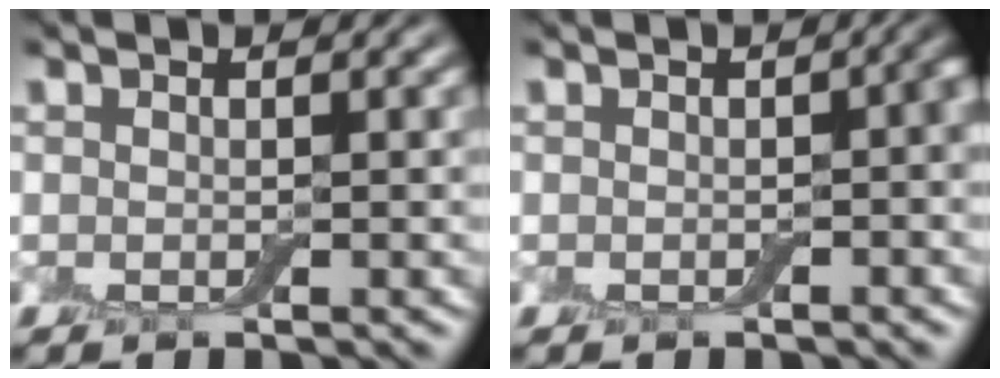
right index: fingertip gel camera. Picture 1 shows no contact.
{"total": 1.8, "force": [-0.3, 0.9, 1.6], "torque": [-0.019, 0.003, -0.005]}